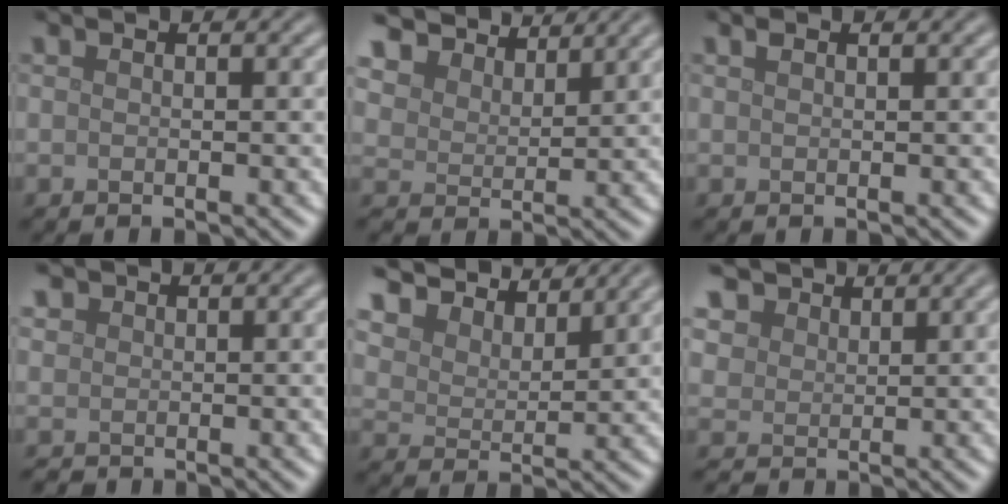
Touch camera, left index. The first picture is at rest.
{"total": 6.4, "force": [5.5, 2.7, 1.6], "torque": [-0.058, -0.015, 0.114]}
{"total": 0.8, "force": [0.5, 0.3, 0.5], "torque": [-0.010, 0.003, 0.010]}
{"total": 1.2, "force": [0.4, 1.1, -0.1], "torque": [0.004, -0.001, 0.008]}
{"total": 7.4, "force": [6.5, 2.4, 2.4], "torque": [-0.070, 0.008, 0.111]}
{"total": 4.1, "force": [2.8, 2.9, 0.9], "torque": [-0.041, -0.008, 0.057]}